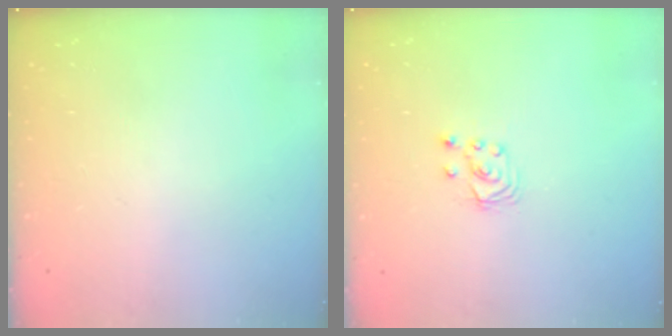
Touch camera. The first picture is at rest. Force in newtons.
{"total": 3.5, "press": 3.5, "slide": 0.4}